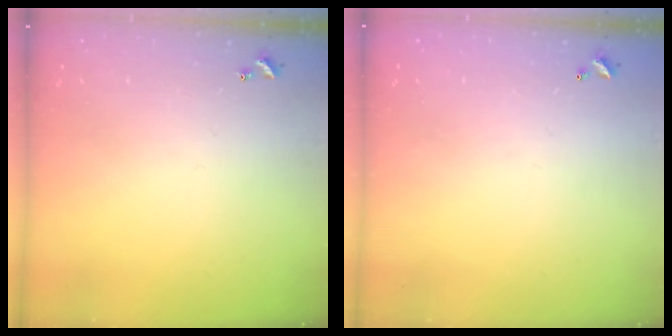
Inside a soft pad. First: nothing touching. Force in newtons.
{"total": 2.8, "press": 2.8, "slide": 0.1}